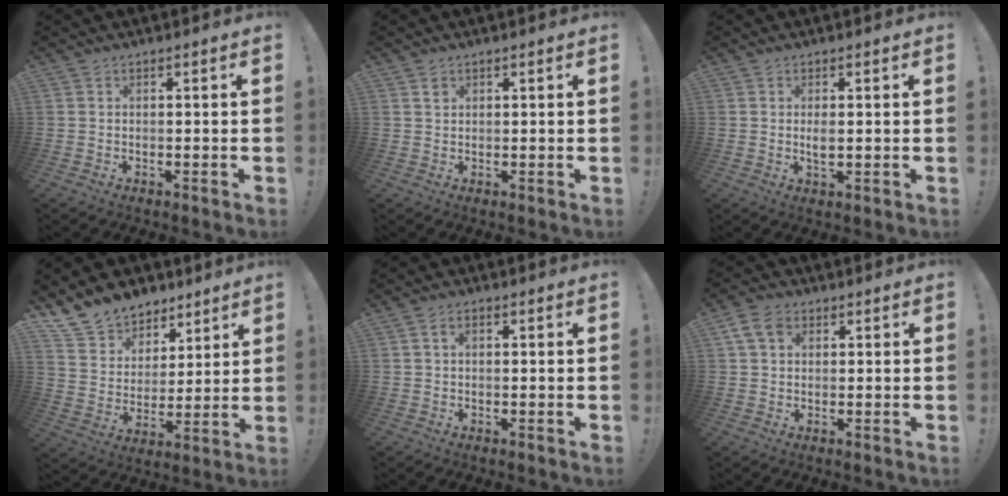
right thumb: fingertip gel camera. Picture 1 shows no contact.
{"total": 1.4, "force": [0.8, 1.1, 0.4], "torque": [0.007, -0.006, 0.013]}
{"total": 2.4, "force": [0.1, 1.1, 2.2], "torque": [-0.035, -0.002, 0.001]}
{"total": 11.9, "force": [9.1, 7.4, 1.9], "torque": [-0.039, -0.072, 0.177]}
{"total": 2.0, "force": [0.3, 1.3, 1.5], "torque": [-0.020, 0.003, 0.004]}
{"total": 6.7, "force": [2.5, 4.8, 3.8], "torque": [-0.069, 0.001, 0.049]}